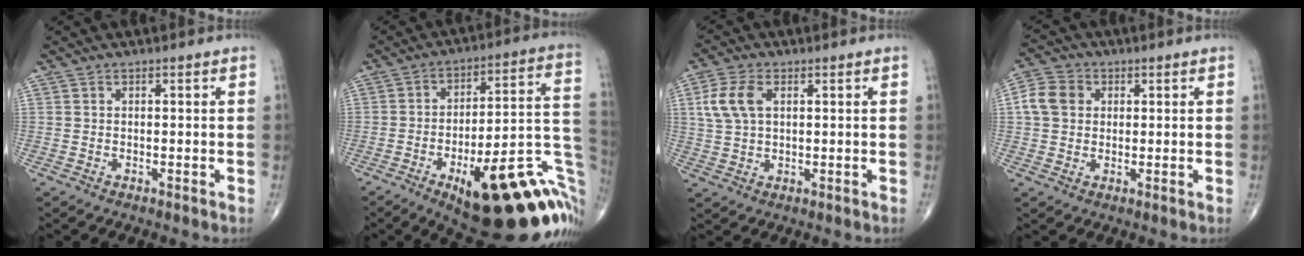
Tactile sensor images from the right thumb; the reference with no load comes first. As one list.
[{"total": 30.2, "force": [-11.2, 10.2, 26.1], "torque": [-0.259, 0.052, -0.146]}, {"total": 7.0, "force": [1.9, 4.1, 5.3], "torque": [-0.117, 0.006, 0.039]}, {"total": 6.5, "force": [1.1, 5.4, 3.4], "torque": [-0.060, 0.009, 0.015]}]